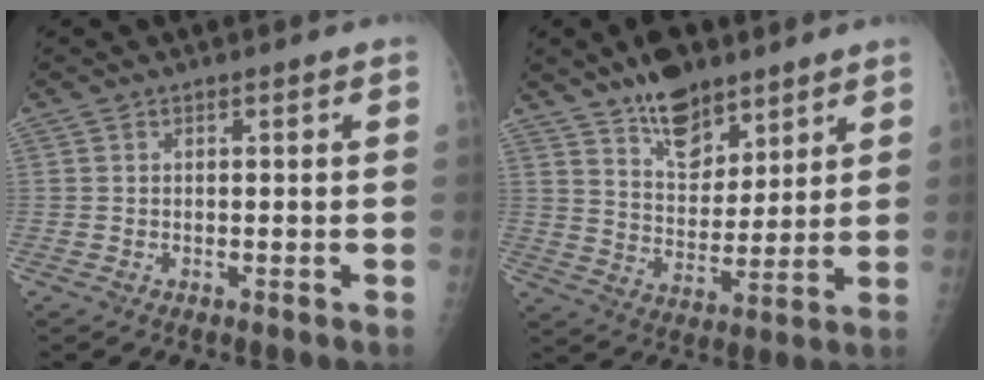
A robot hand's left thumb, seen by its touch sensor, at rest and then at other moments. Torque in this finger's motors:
{"motor_torque": [0.23, 0.01, -0.07, -0.39, 0.00]}